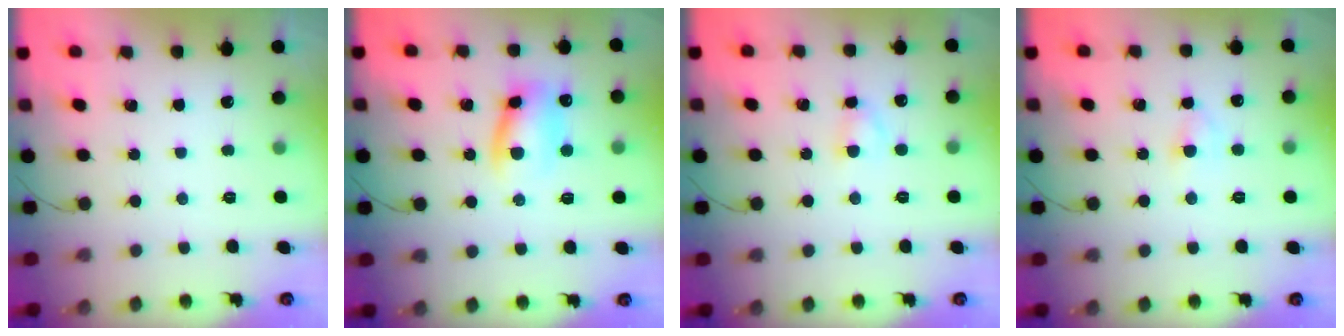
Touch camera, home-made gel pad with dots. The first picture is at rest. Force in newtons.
{"total": 10.6, "press": 10.6, "slide": 1.1}
{"total": 3.1, "press": 2.8, "slide": 1.3}
{"total": 3.0, "press": 2.8, "slide": 1.0}